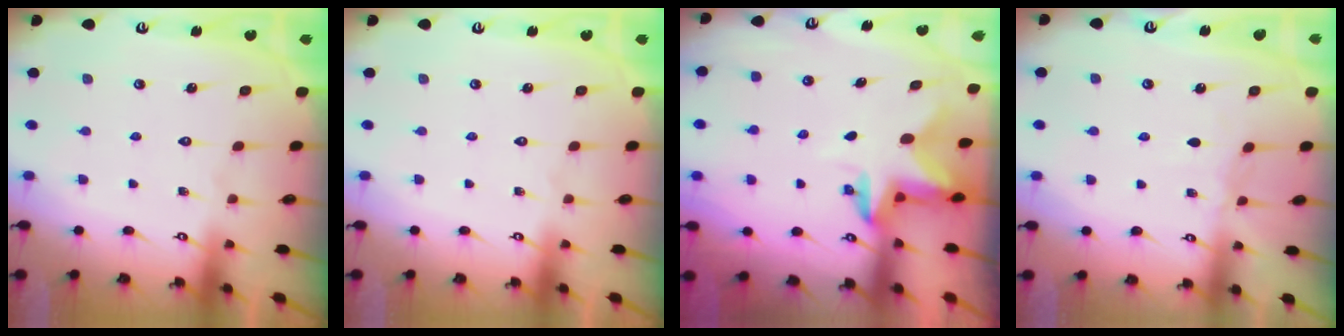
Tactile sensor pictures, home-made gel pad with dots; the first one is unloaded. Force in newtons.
{"total": 0.0}
{"total": 2.5, "press": 2.5, "slide": 0.5}
{"total": 4.2, "press": 4.1, "slide": 0.4}